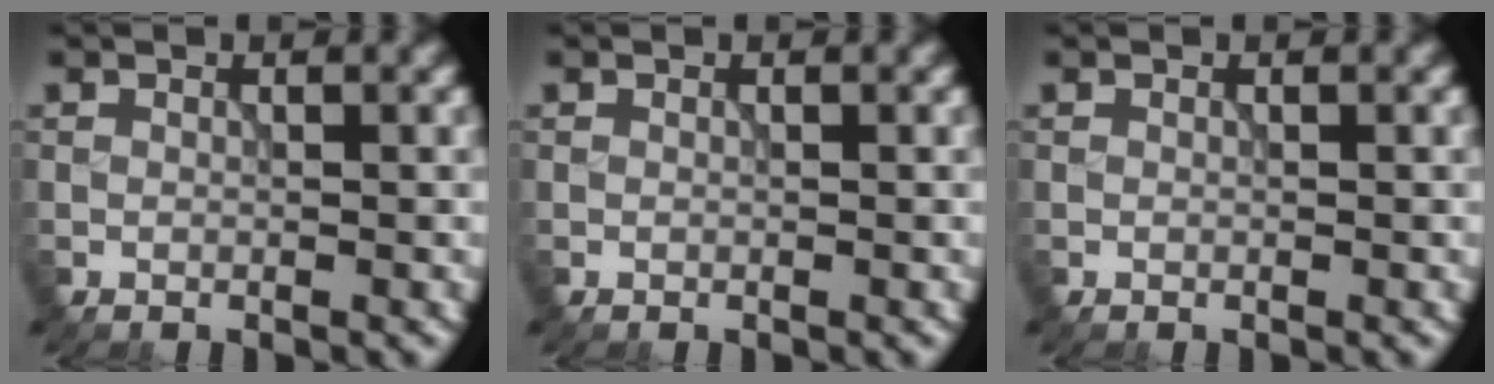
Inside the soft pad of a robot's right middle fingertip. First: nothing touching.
{"total": 0.0}
{"total": 0.0}